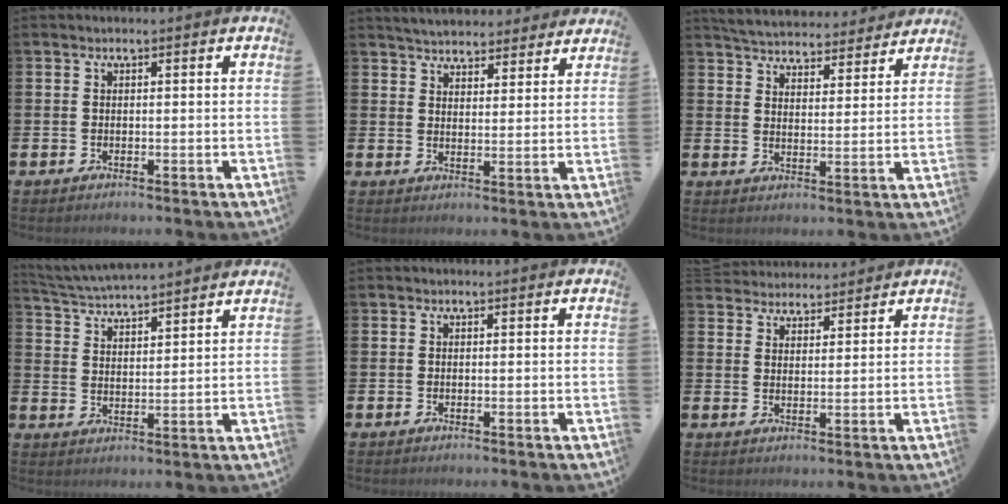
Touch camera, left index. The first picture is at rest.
{"total": 4.9, "force": [4.8, 1.0, 0.0], "torque": [-0.012, -0.030, 0.086]}
{"total": 5.4, "force": [5.3, 1.0, 0.2], "torque": [-0.020, -0.041, 0.092]}
{"total": 4.9, "force": [4.9, 0.1, 0.2], "torque": [-0.025, -0.037, 0.085]}
{"total": 0.0}
{"total": 4.4, "force": [4.2, 1.0, -0.4], "torque": [-0.016, -0.019, 0.080]}